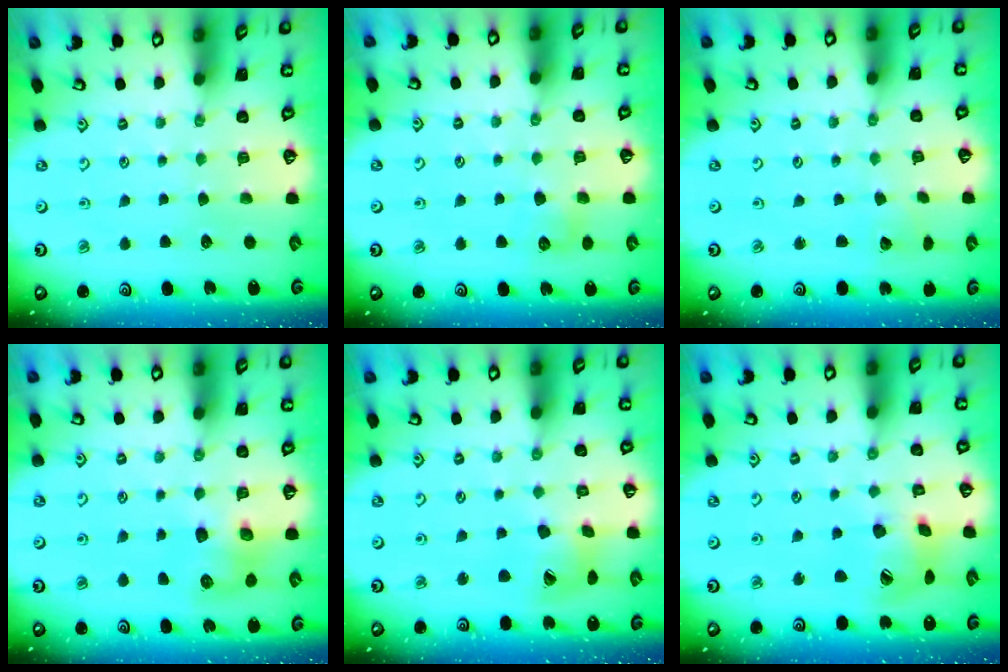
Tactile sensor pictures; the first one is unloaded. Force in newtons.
{"total": 5.3, "press": 5.3, "slide": 0.6}
{"total": 2.5, "press": 2.5, "slide": 0.3}
{"total": 7.3, "press": 7.3, "slide": 0.4}
{"total": 13.4, "press": 13.3, "slide": 1.5}
{"total": 14.4, "press": 14.3, "slide": 2.0}